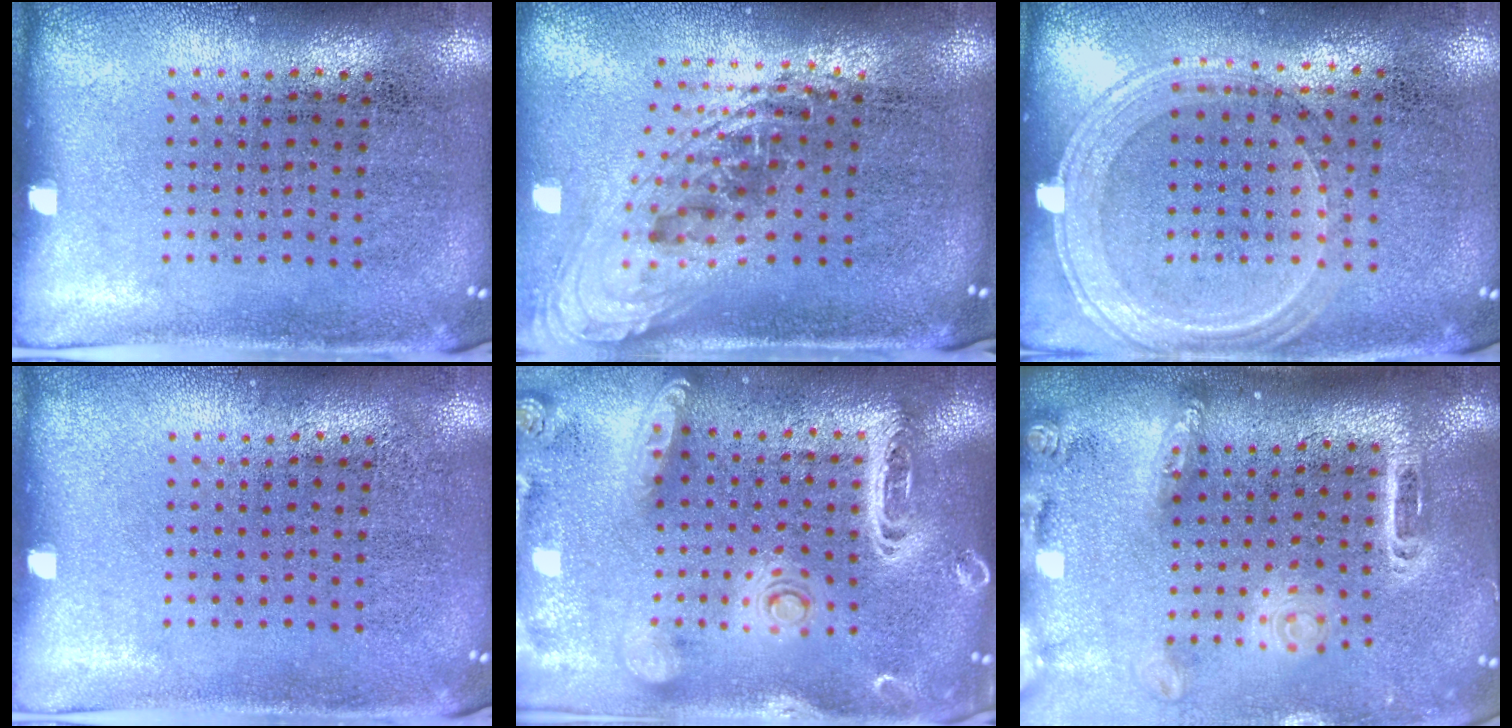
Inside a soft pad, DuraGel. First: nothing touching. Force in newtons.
{"total": 2.3, "press": 1.7, "slide": 1.6}
{"total": 1.2, "press": 1.1, "slide": 0.4}
{"total": 0.0}
{"total": 3.0, "press": 2.5, "slide": 1.6}
{"total": 2.5, "press": 1.9, "slide": 1.7}